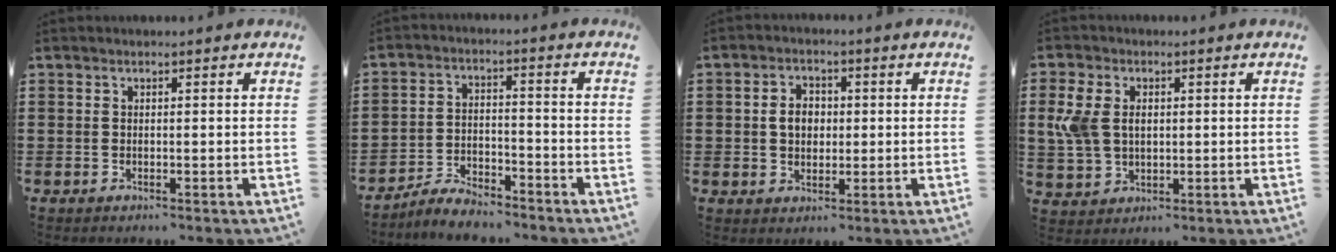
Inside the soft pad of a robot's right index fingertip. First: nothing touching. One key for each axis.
{"total": 4.8, "fx": -4.7, "fy": 1.0, "fz": 0.8, "tx": -0.022, "ty": 0.010, "tz": -0.094}
{"total": 3.7, "fx": 0.0, "fy": 2.8, "fz": 2.4, "tx": -0.054, "ty": 0.011, "tz": -0.004}
{"total": 5.8, "fx": 1.0, "fy": 4.2, "fz": 3.9, "tx": -0.115, "ty": 0.003, "tz": 0.009}